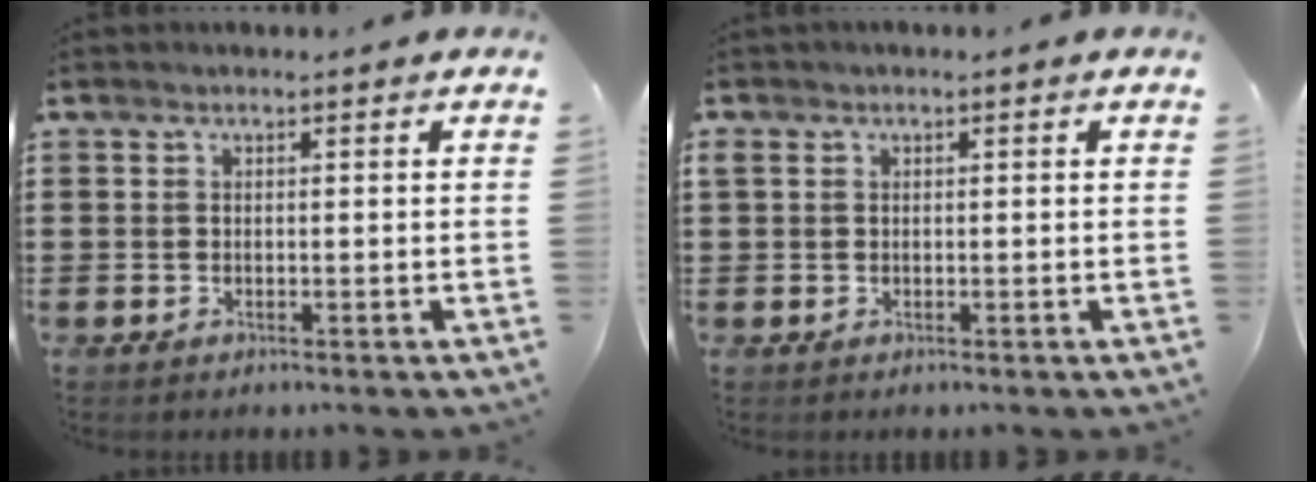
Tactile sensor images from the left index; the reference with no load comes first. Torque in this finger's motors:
{"motor_torque": [1.02, -1.12, 0.49, 0.11]}